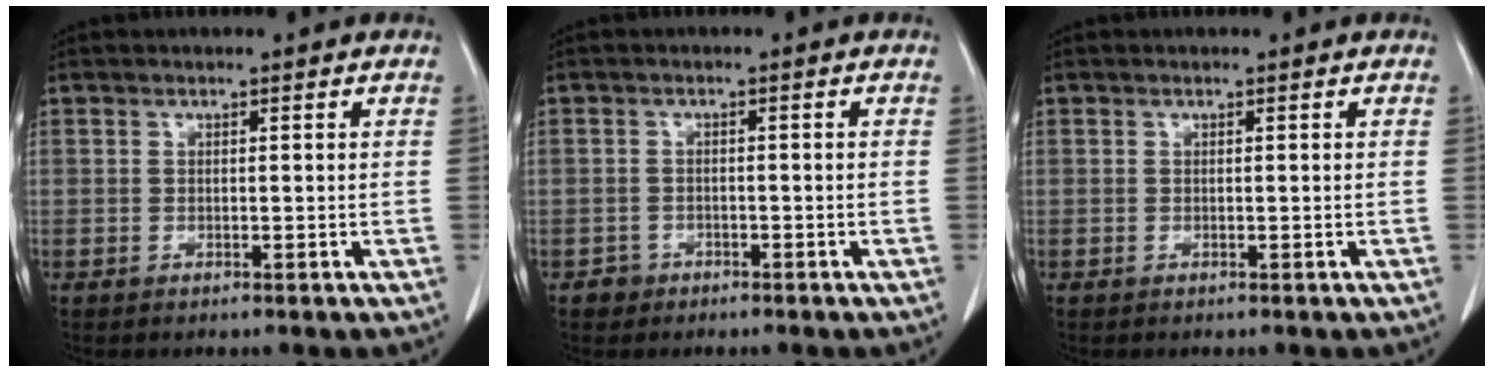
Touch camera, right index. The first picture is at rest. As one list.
[{"total": 1.8, "force": [-1.1, 1.4, -0.2], "torque": [0.002, 0.008, -0.021]}, {"total": 0.0}]